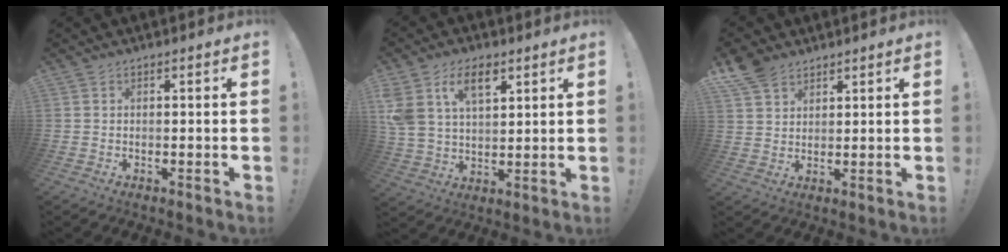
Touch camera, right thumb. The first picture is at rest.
{"total": 11.4, "force": [6.1, 6.7, 6.9], "torque": [-0.134, -0.013, 0.115]}
{"total": 6.5, "force": [5.0, 3.6, 2.1], "torque": [-0.037, -0.027, 0.096]}